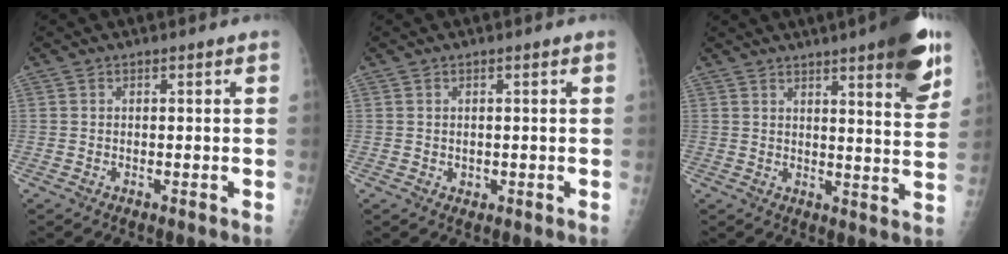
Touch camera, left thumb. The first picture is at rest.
{"total": 0.9, "force": [0.1, 0.8, 0.4], "torque": [-0.006, -0.001, 0.005]}
{"total": 13.9, "force": [8.1, 2.5, 11.0], "torque": [-0.123, -0.038, 0.101]}